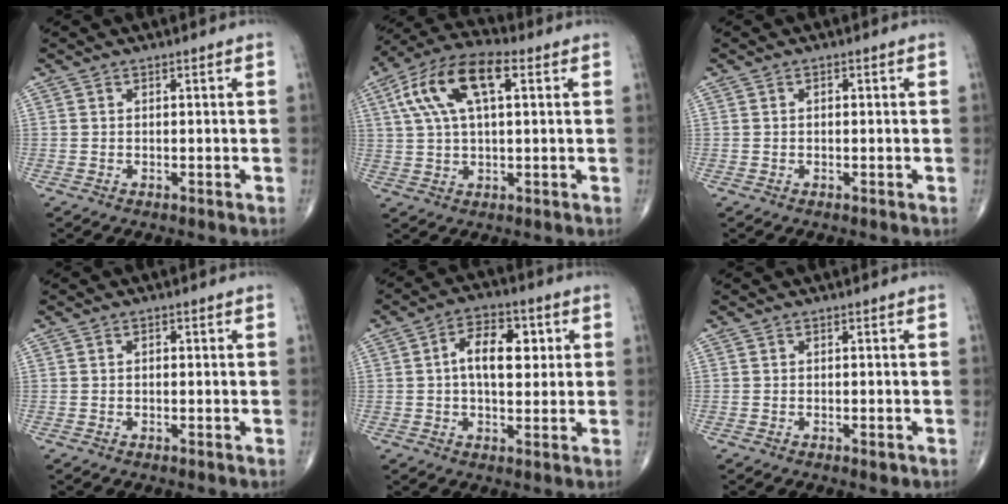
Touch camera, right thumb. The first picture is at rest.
{"total": 13.8, "force": [4.3, 6.1, 11.6], "torque": [-0.232, 0.027, 0.074]}
{"total": 0.5, "force": [0.0, 0.4, 0.4], "torque": [-0.007, 0.001, 0.000]}
{"total": 0.7, "force": [0.0, 0.5, 0.5], "torque": [-0.006, 0.002, -0.001]}
{"total": 9.7, "force": [1.6, 5.5, 7.8], "torque": [-0.106, 0.010, 0.021]}
{"total": 1.0, "force": [-0.5, 0.4, 0.8], "torque": [-0.012, -0.003, -0.006]}